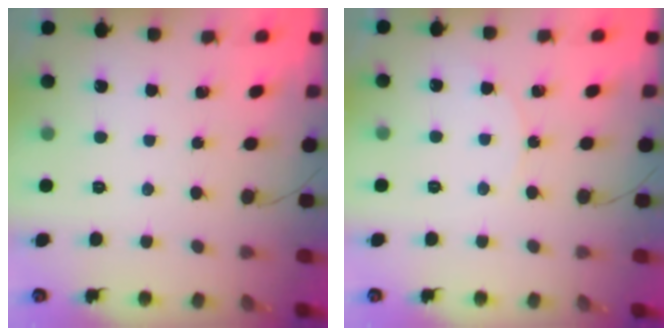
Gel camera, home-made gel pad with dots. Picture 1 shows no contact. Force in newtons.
{"total": 3.8, "press": 3.7, "slide": 0.5}